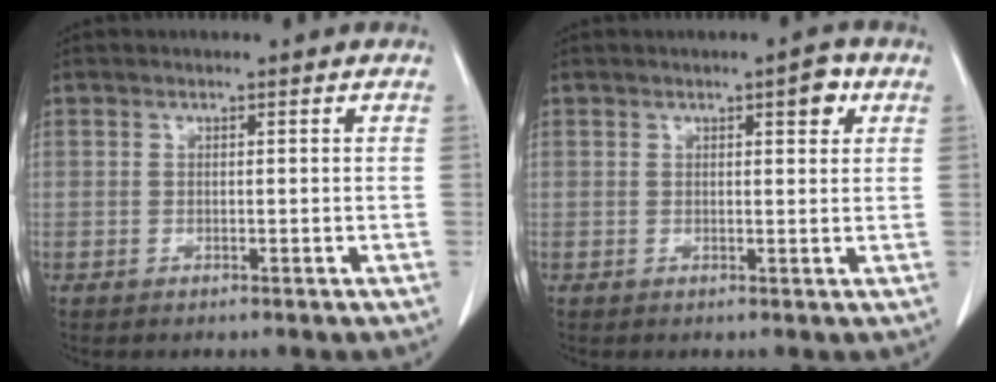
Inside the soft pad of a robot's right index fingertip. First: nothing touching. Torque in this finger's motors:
{"motor_torque": [0.05, 0.09, 0.00, 0.00]}